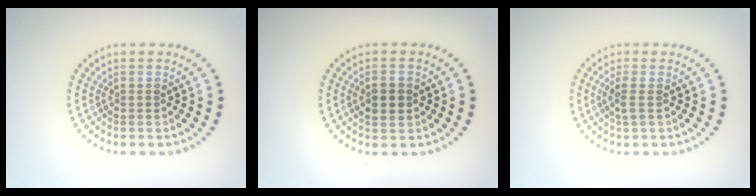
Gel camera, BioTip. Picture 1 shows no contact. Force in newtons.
{"total": 2.4, "press": 2.4, "slide": 0.2}
{"total": 1.3, "press": 1.1, "slide": 0.7}